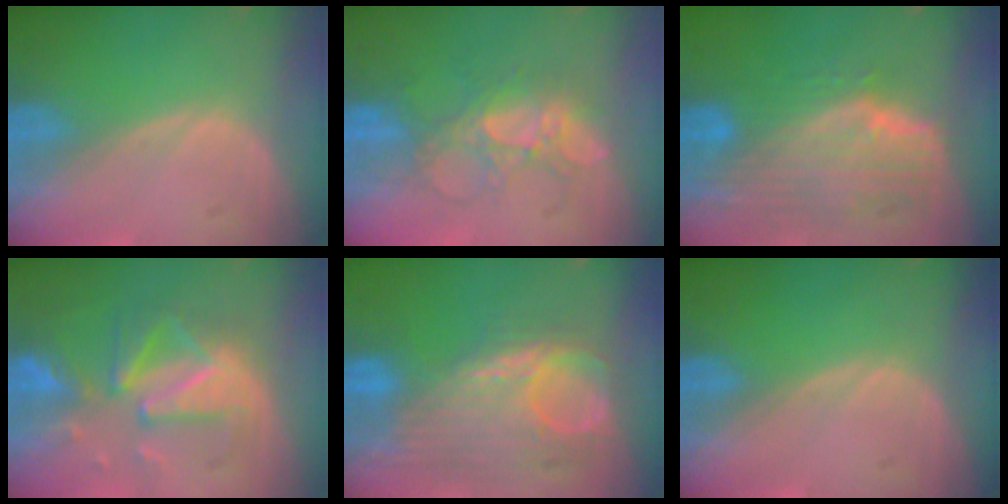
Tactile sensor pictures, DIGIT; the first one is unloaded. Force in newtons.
{"total": 6.4, "press": 6.2, "slide": 1.5}
{"total": 9.9, "press": 8.8, "slide": 4.5}
{"total": 9.6, "press": 9.0, "slide": 3.4}
{"total": 10.4, "press": 9.9, "slide": 3.0}
{"total": 0.0}